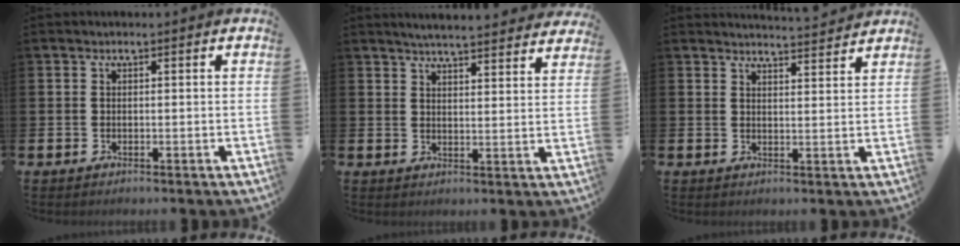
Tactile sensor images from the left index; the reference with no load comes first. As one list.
[{"total": 5.0, "force": [4.9, 0.0, 0.8], "torque": [-0.026, -0.028, 0.088]}, {"total": 3.7, "force": [3.7, -0.3, 0.0], "torque": [-0.003, -0.025, 0.065]}]